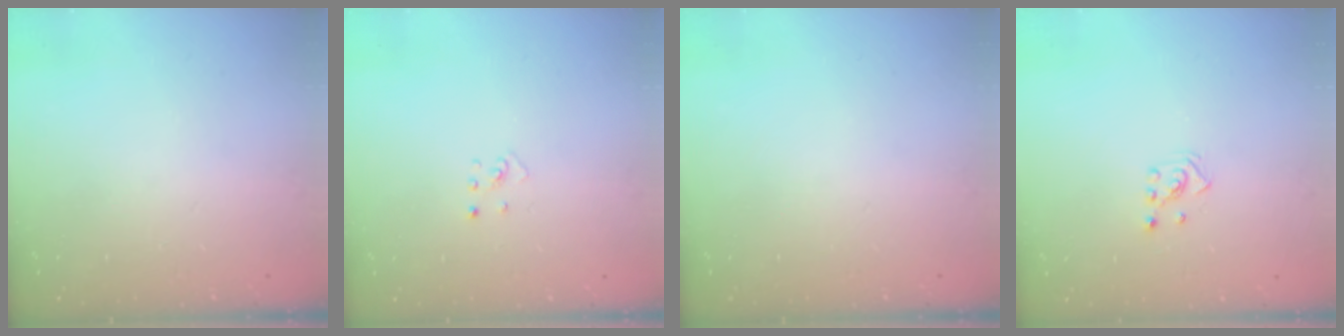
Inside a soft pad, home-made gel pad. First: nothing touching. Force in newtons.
{"total": 2.0, "press": 2.0, "slide": 0.3}
{"total": 0.0}
{"total": 2.1, "press": 1.9, "slide": 0.8}